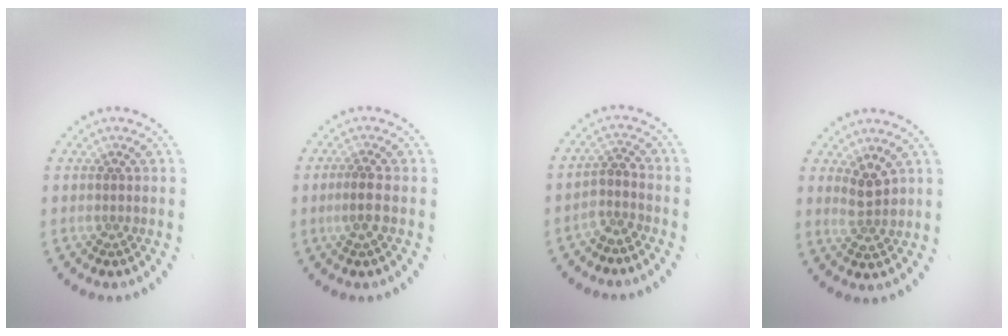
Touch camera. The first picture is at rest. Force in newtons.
{"total": 1.8, "press": 1.6, "slide": 0.7}
{"total": 1.9, "press": 1.5, "slide": 1.1}
{"total": 2.2, "press": 2.1, "slide": 0.7}